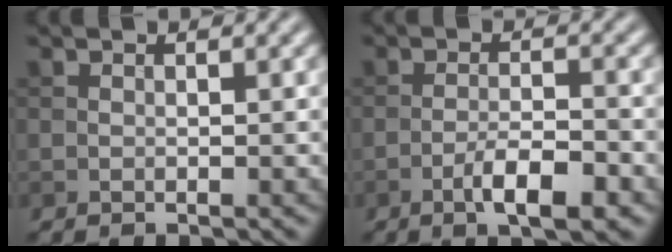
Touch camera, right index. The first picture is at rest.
{"total": 4.4, "force": [-2.3, 1.1, 3.6], "torque": [-0.066, 0.003, -0.039]}